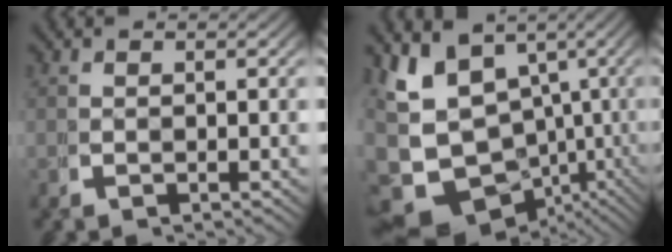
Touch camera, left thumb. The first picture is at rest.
{"total": 16.8, "force": [-2.8, 12.8, 10.5], "torque": [-0.226, -0.079, -0.016]}